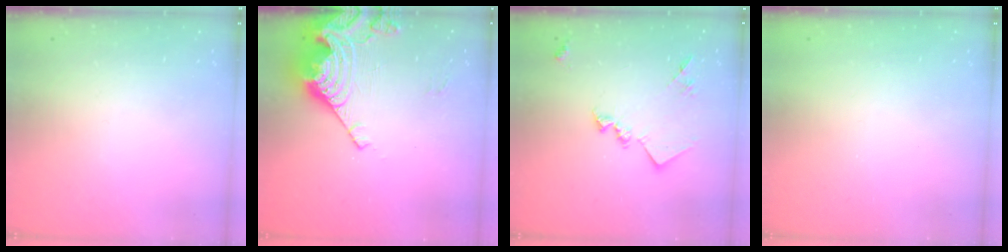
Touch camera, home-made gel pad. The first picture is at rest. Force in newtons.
{"total": 15.1, "press": 15.0, "slide": 1.5}
{"total": 13.9, "press": 13.8, "slide": 0.9}
{"total": 1.2, "press": 1.0, "slide": 0.6}